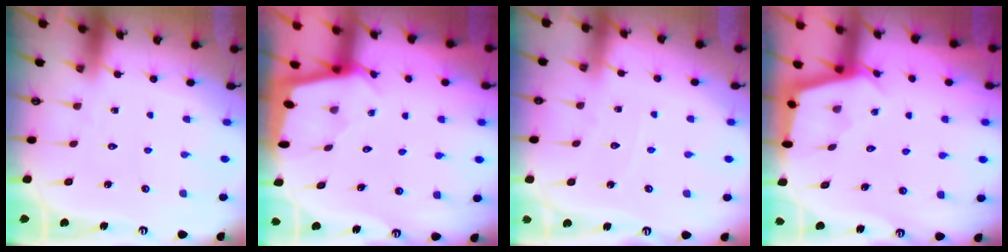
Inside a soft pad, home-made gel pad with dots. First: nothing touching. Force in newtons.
{"total": 1.8, "press": 1.8, "slide": 0.3}
{"total": 2.0, "press": 2.0, "slide": 0.3}
{"total": 2.8, "press": 2.7, "slide": 0.3}